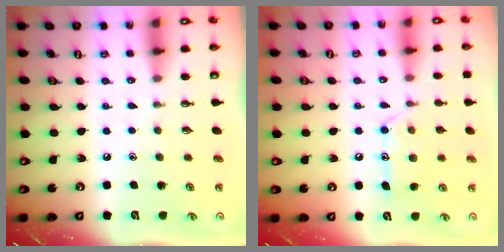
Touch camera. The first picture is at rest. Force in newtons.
{"total": 13.5, "press": 13.4, "slide": 0.9}